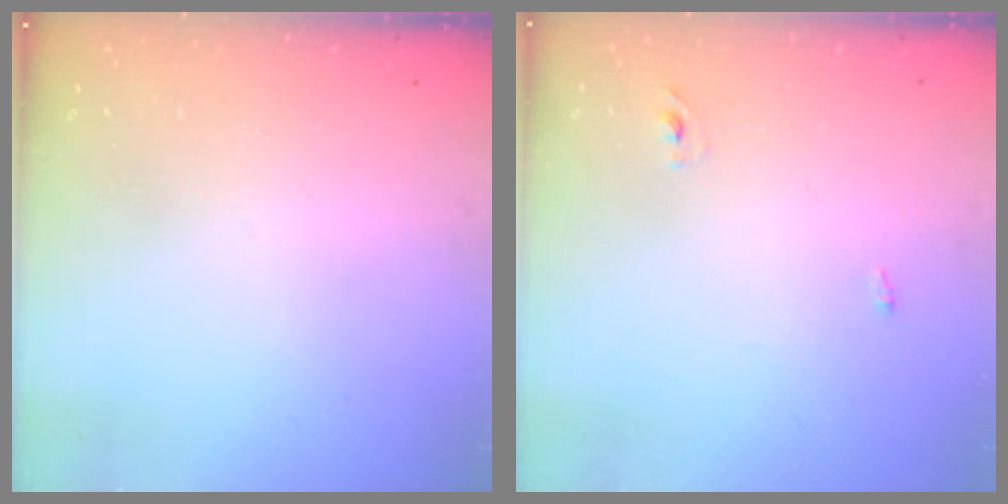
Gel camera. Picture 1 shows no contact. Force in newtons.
{"total": 2.3, "press": 2.1, "slide": 1.0}